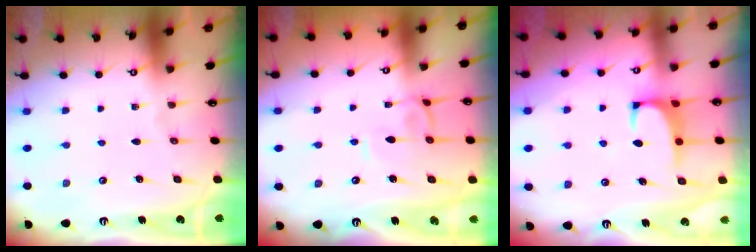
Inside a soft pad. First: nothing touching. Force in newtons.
{"total": 0.9, "press": 0.8, "slide": 0.4}
{"total": 0.8, "press": 0.6, "slide": 0.6}